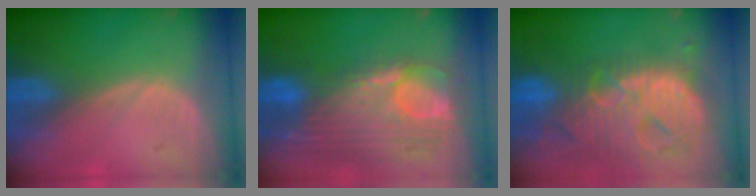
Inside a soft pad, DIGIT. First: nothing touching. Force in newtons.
{"total": 12.6, "press": 10.7, "slide": 6.6}
{"total": 13.8, "press": 11.8, "slide": 7.1}